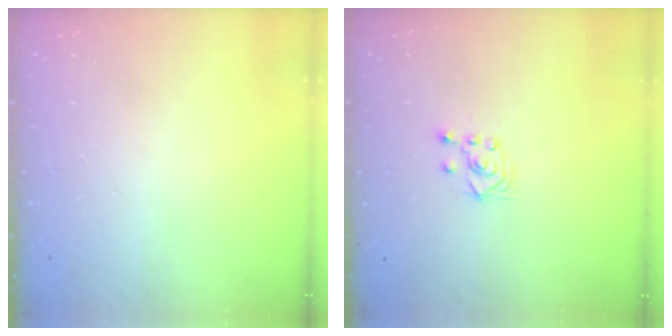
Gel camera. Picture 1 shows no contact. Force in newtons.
{"total": 2.8, "press": 2.6, "slide": 1.1}